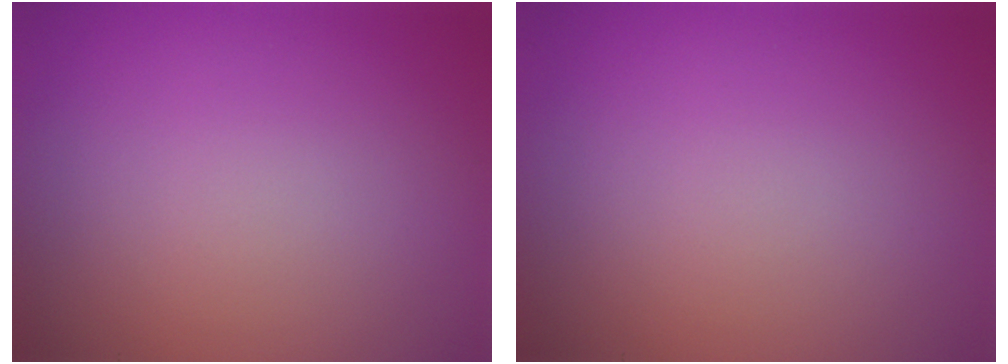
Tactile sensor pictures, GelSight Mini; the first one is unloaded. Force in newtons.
{"total": 0.0}